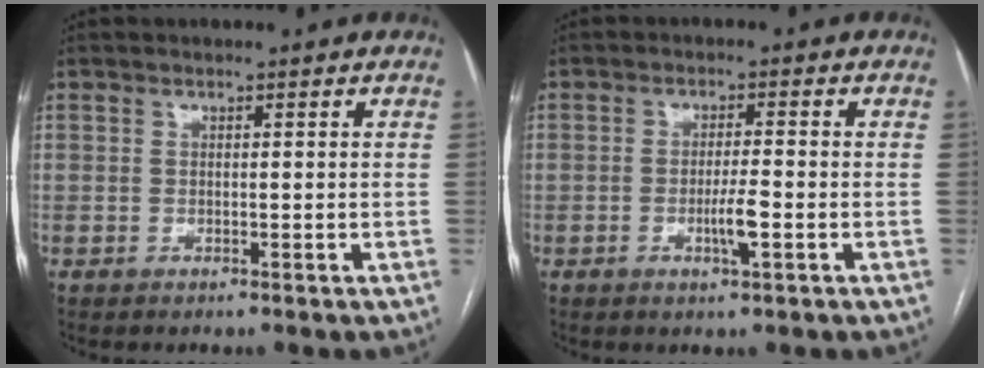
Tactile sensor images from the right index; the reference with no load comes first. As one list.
[{"total": 3.7, "force": [-1.2, 0.2, 3.5], "torque": [-0.065, -0.005, -0.020]}]